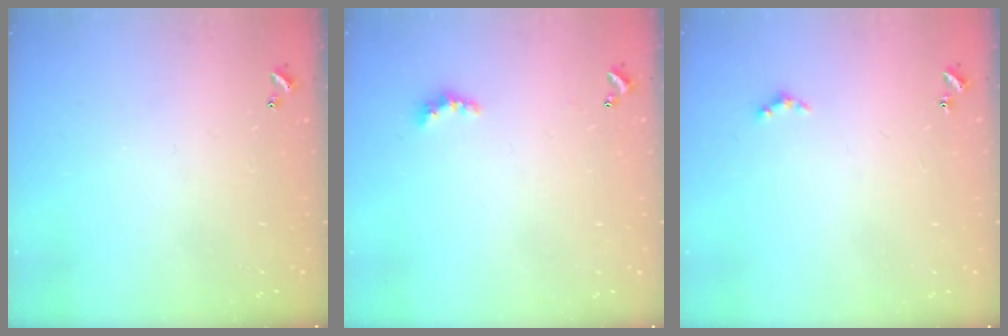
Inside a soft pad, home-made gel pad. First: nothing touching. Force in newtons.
{"total": 2.5, "press": 2.5, "slide": 0.6}
{"total": 0.7, "press": 0.6, "slide": 0.4}